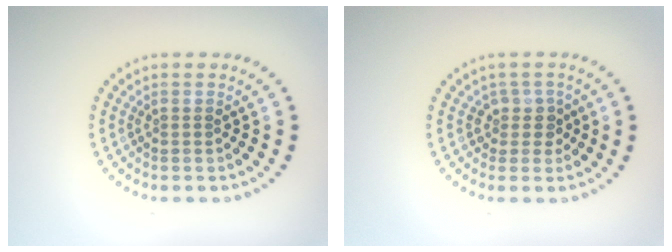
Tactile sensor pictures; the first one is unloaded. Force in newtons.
{"total": 1.9, "press": 1.4, "slide": 1.2}